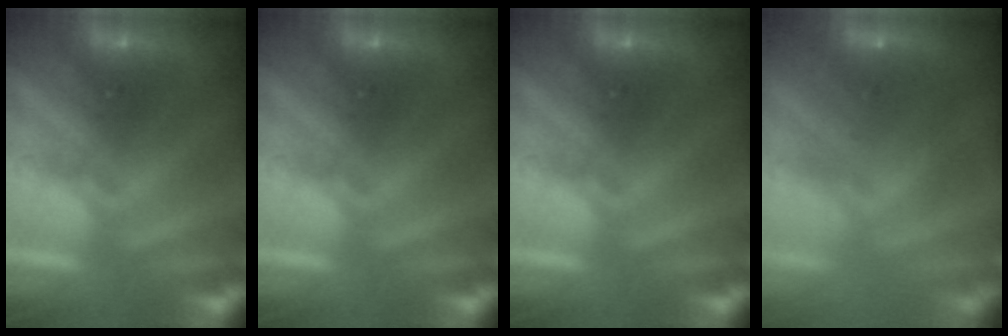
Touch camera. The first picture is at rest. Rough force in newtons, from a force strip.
{"total": 0.0}
{"total": 0.0}
{"total": 5.6}